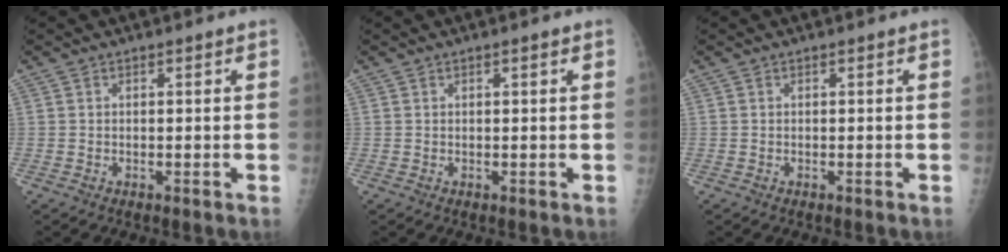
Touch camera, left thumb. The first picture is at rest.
{"total": 0.7, "force": [0.4, 0.1, 0.6], "torque": [-0.008, 0.001, 0.006]}
{"total": 0.0}